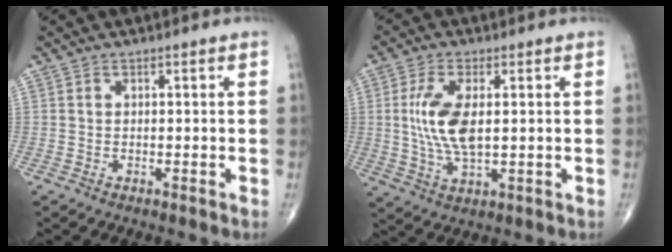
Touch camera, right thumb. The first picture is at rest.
{"total": 9.8, "force": [1.0, 4.2, 8.8], "torque": [-0.186, -0.010, 0.024]}